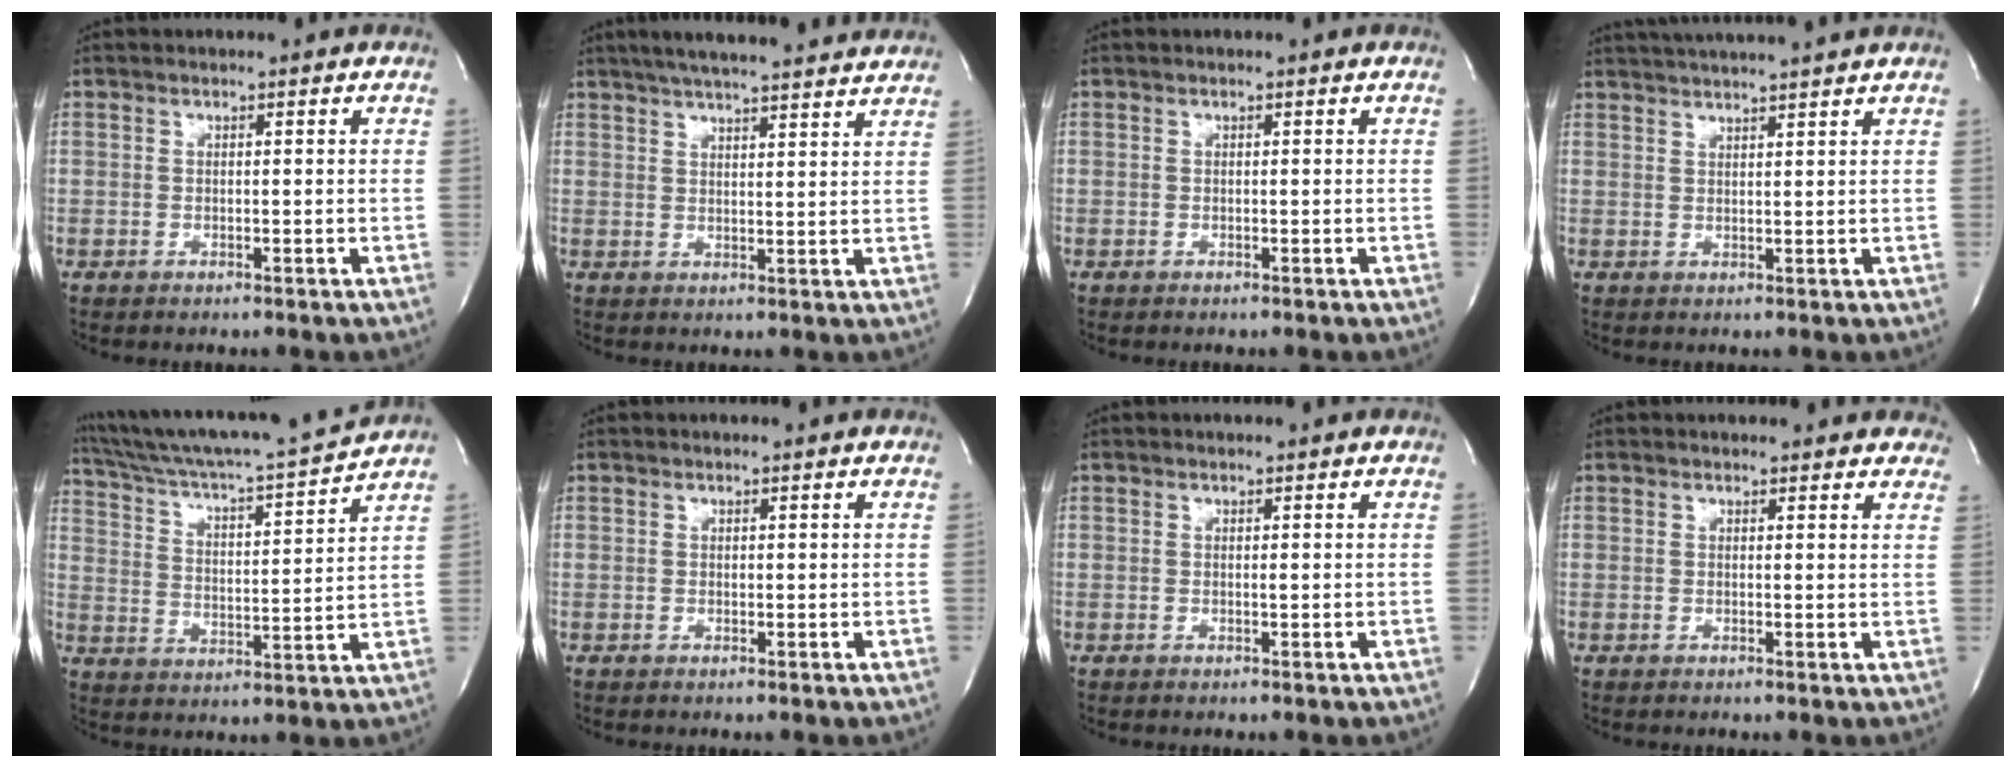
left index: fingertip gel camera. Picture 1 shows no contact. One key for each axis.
{"total": 17.0, "fx": 15.1, "fy": 1.6, "fz": 7.8, "tx": -0.125, "ty": 0.030, "tz": 0.197}
{"total": 0.0}
{"total": 9.3, "fx": 8.5, "fy": -0.9, "fz": 3.6, "tx": -0.070, "ty": 0.020, "tz": 0.118}
{"total": 17.2, "fx": 16.1, "fy": -1.3, "fz": 5.9, "tx": -0.115, "ty": -0.034, "tz": 0.249}
{"total": 0.8, "fx": 0.8, "fy": 0.3, "fz": 0.2, "tx": -0.008, "ty": 0.003, "tz": 0.008}
{"total": 1.1, "fx": 0.9, "fy": 0.2, "fz": 0.5, "tx": -0.013, "ty": 0.002, "tz": 0.007}
{"total": 10.6, "fx": 9.8, "fy": 3.2, "fz": 2.4, "tx": -0.005, "ty": 0.003, "tz": 0.091}